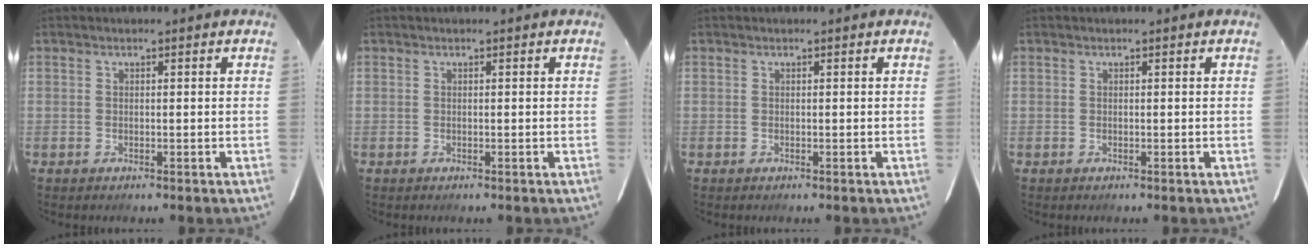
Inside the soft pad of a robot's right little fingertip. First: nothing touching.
{"total": 0.0}
{"total": 0.0}
{"total": 0.0}